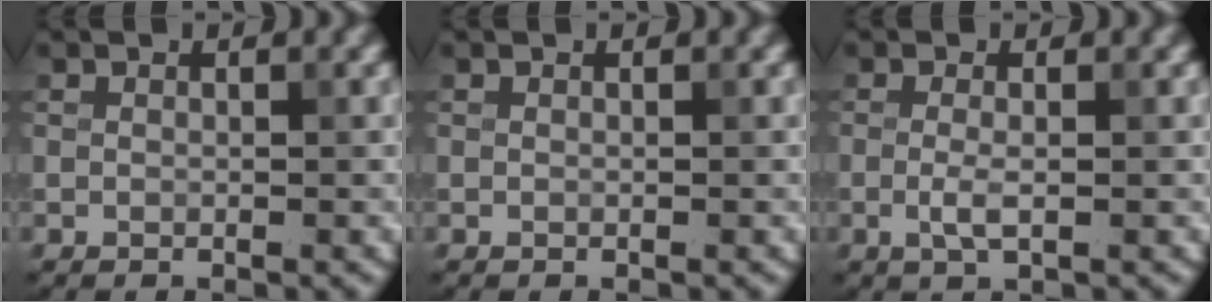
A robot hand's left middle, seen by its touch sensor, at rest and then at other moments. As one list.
[{"total": 0.0}, {"total": 1.7, "force": [-0.3, 0.5, 1.6], "torque": [-0.035, -0.004, -0.009]}]